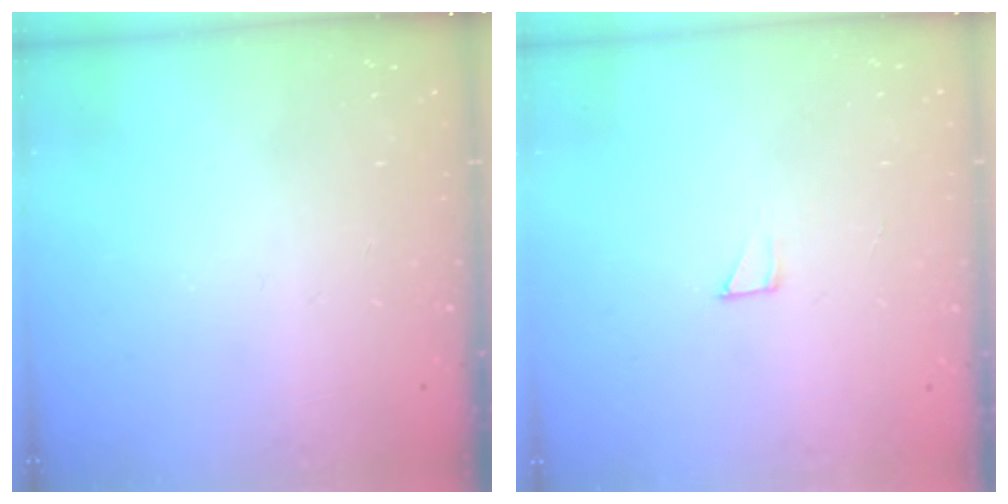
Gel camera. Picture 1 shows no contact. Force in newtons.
{"total": 1.9, "press": 1.9, "slide": 0.1}